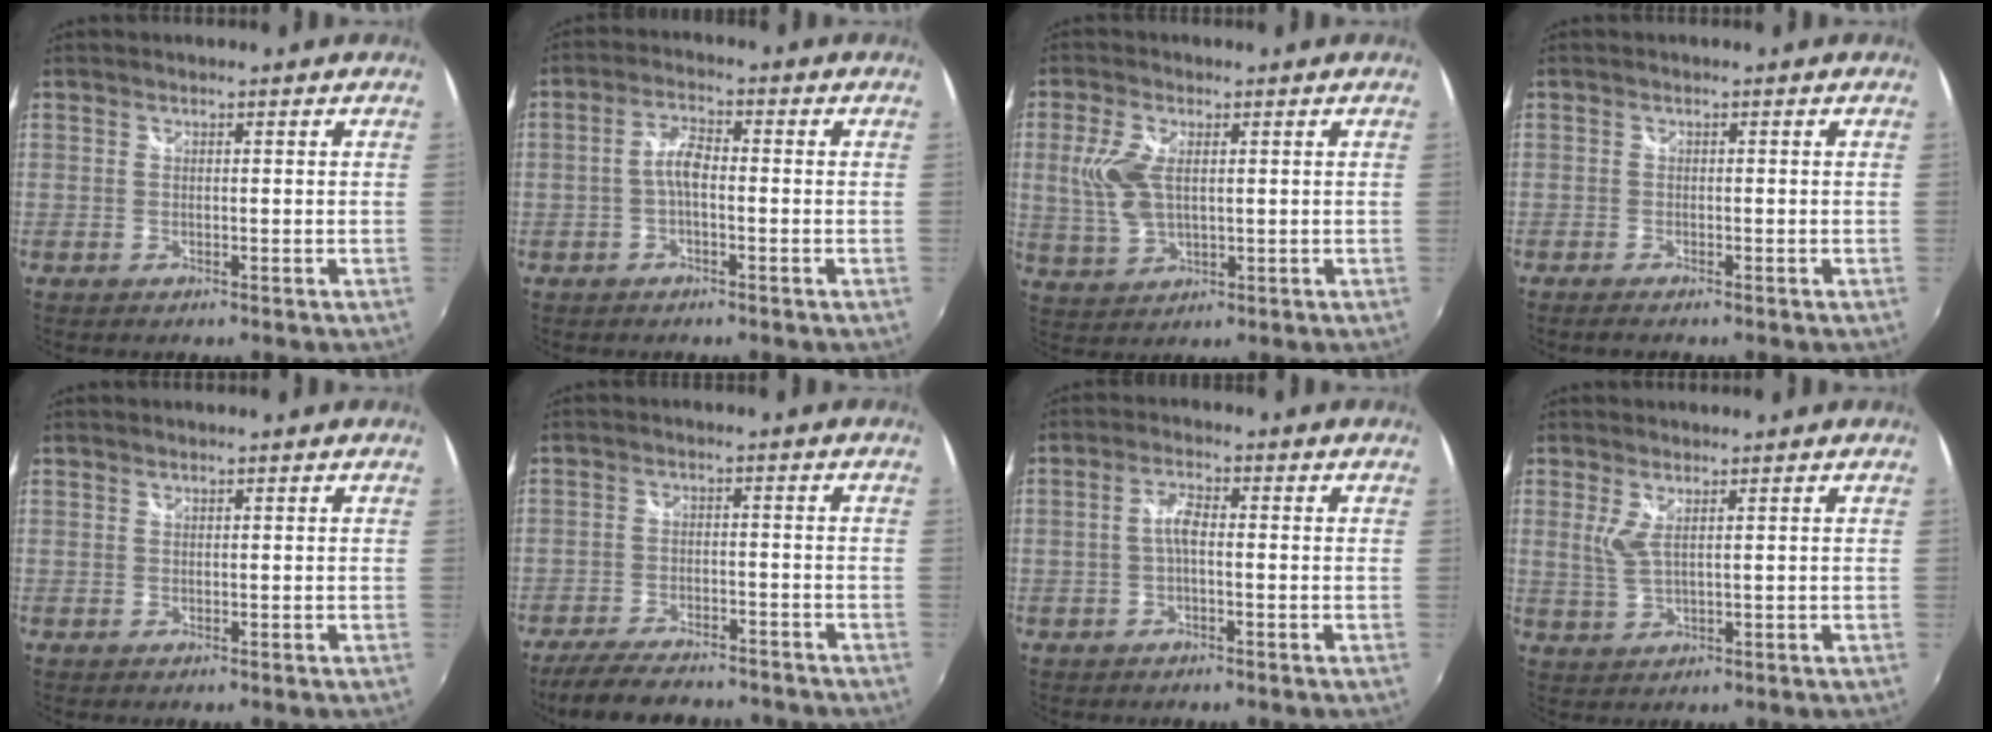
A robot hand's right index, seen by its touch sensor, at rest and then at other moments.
{"total": 3.7, "force": [-1.1, 1.4, 3.3], "torque": [-0.070, 0.013, -0.022]}
{"total": 7.7, "force": [1.4, 4.0, 6.5], "torque": [-0.144, 0.001, 0.032]}
{"total": 1.5, "force": [-1.3, 0.3, 0.7], "torque": [-0.015, -0.008, -0.025]}
{"total": 0.0}
{"total": 14.7, "force": [-12.4, 4.2, 6.7], "torque": [-0.142, -0.027, -0.185]}
{"total": 2.9, "force": [-0.6, 0.9, 2.7], "torque": [-0.058, 0.009, -0.012]}
{"total": 3.1, "force": [1.3, 0.5, 2.7], "torque": [-0.056, -0.006, 0.026]}